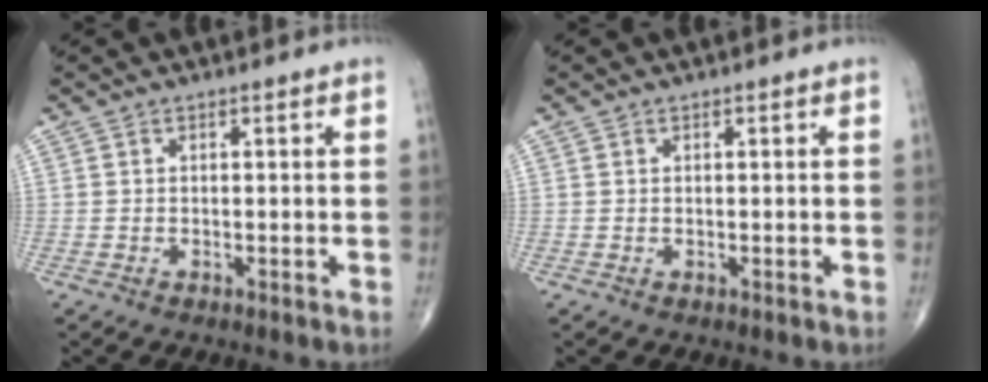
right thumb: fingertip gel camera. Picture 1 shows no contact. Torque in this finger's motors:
{"motor_torque": [0.18, 0.49, 0.13, 0.01, -0.06]}